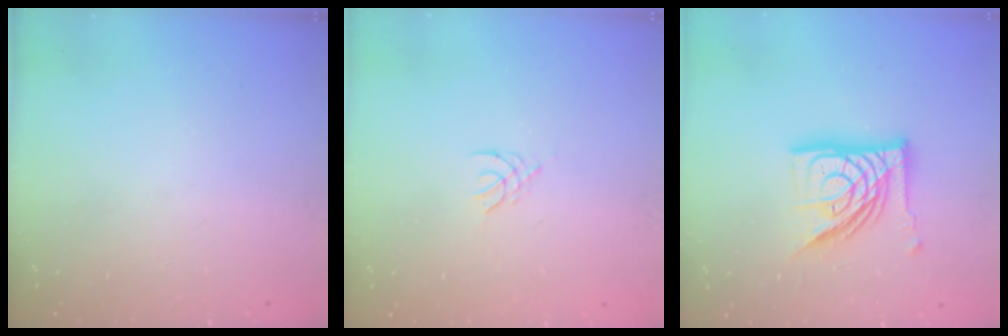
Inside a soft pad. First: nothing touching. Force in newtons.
{"total": 2.1, "press": 2.0, "slide": 0.5}
{"total": 16.2, "press": 16.2, "slide": 1.3}